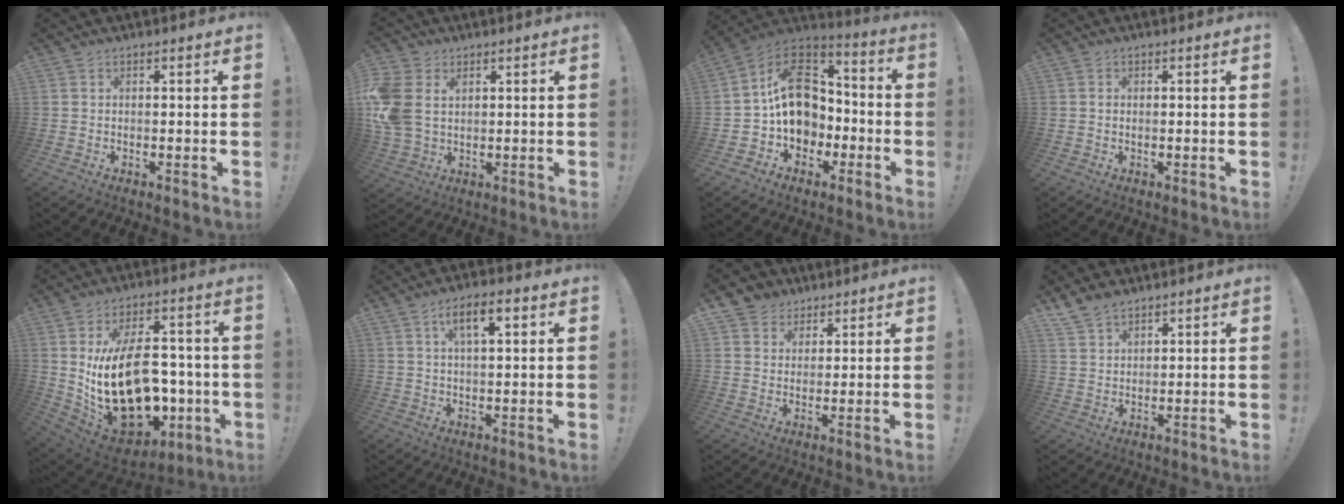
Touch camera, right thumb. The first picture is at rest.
{"total": 11.5, "force": [2.6, 8.7, 7.0], "torque": [-0.153, -0.008, 0.054]}
{"total": 16.9, "force": [1.0, 13.8, 9.7], "torque": [-0.156, 0.011, 0.027]}
{"total": 0.0}
{"total": 25.2, "force": [-2.0, 15.0, 20.2], "torque": [-0.374, 0.006, -0.014]}
{"total": 7.2, "force": [2.7, 2.6, 6.2], "torque": [-0.100, 0.001, 0.040]}
{"total": 5.8, "force": [3.2, 4.8, 0.4], "torque": [-0.006, -0.023, 0.065]}
{"total": 5.5, "force": [4.6, 2.6, 1.5], "torque": [-0.026, -0.027, 0.089]}